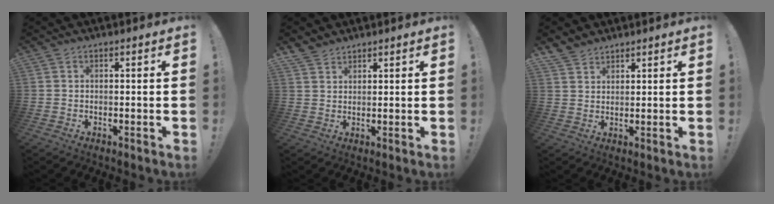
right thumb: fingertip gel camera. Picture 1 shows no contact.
{"total": 3.5, "force": [3.2, 1.4, 0.6], "torque": [-0.001, -0.025, 0.060]}
{"total": 4.1, "force": [3.7, 1.7, 0.7], "torque": [-0.006, -0.025, 0.069]}